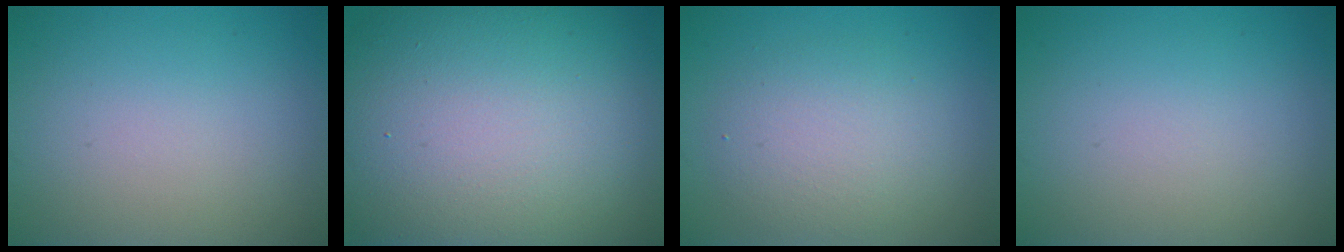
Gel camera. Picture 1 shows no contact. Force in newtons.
{"total": 19.7, "press": 19.6, "slide": 1.3}
{"total": 3.9, "press": 3.9, "slide": 0.1}
{"total": 0.0}